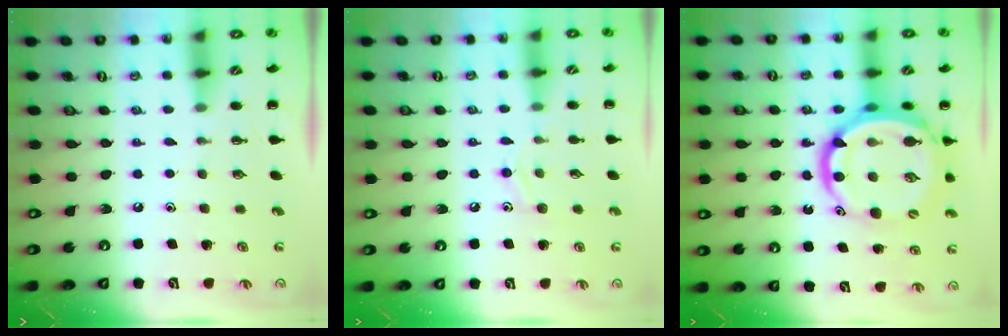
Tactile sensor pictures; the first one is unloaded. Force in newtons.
{"total": 8.0, "press": 7.6, "slide": 2.3}
{"total": 17.1, "press": 16.4, "slide": 4.6}